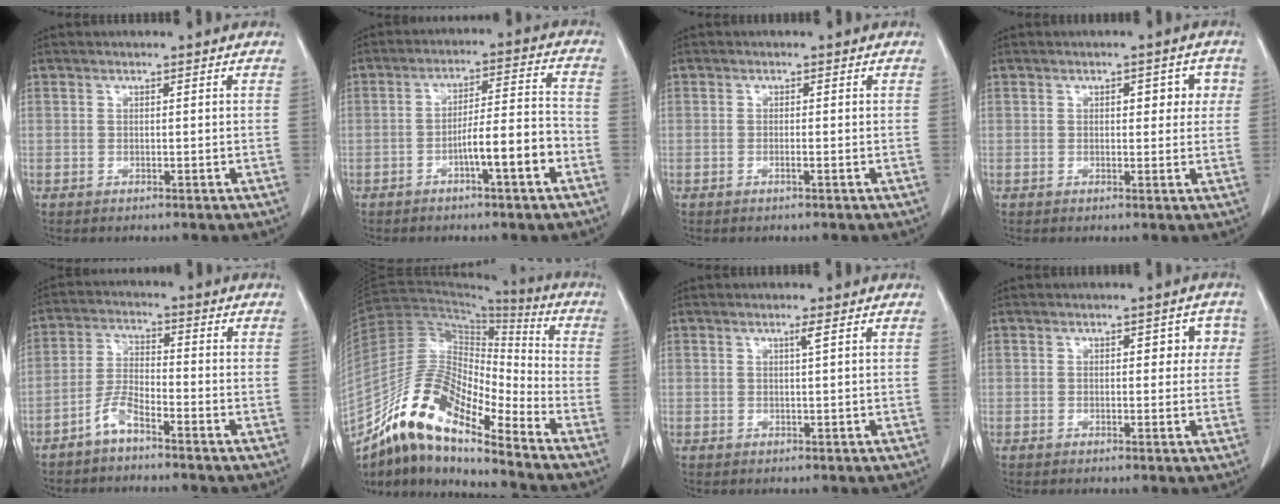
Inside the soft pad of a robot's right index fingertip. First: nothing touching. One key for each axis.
{"total": 8.3, "fx": -3.5, "fy": 0.4, "fz": 7.6, "tx": -0.121, "ty": 0.016, "tz": -0.055}
{"total": 0.7, "fx": -0.3, "fy": -0.1, "fz": 0.6, "tx": -0.012, "ty": 0.000, "tz": -0.005}
{"total": 3.9, "fx": 1.0, "fy": 2.1, "fz": 3.2, "tx": -0.029, "ty": 0.013, "tz": 0.011}
{"total": 4.3, "fx": -3.3, "fy": 0.7, "fz": 2.6, "tx": -0.060, "ty": 0.000, "tz": -0.068}
{"total": 15.2, "fx": -12.1, "fy": 3.5, "fz": 8.4, "tx": -0.154, "ty": 0.032, "tz": -0.219}
{"total": 1.0, "fx": 0.4, "fy": -0.3, "fz": 0.8, "tx": -0.022, "ty": -0.003, "tz": 0.012}
{"total": 3.5, "fx": 0.9, "fy": 2.0, "fz": 2.7, "tx": -0.018, "ty": 0.017, "tz": 0.007}